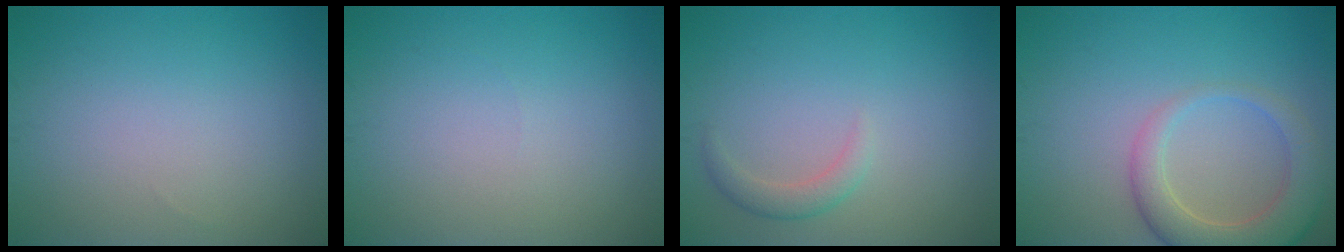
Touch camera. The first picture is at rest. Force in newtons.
{"total": 0.0}
{"total": 1.6, "press": 1.6, "slide": 0.1}
{"total": 5.2, "press": 5.2, "slide": 0.4}